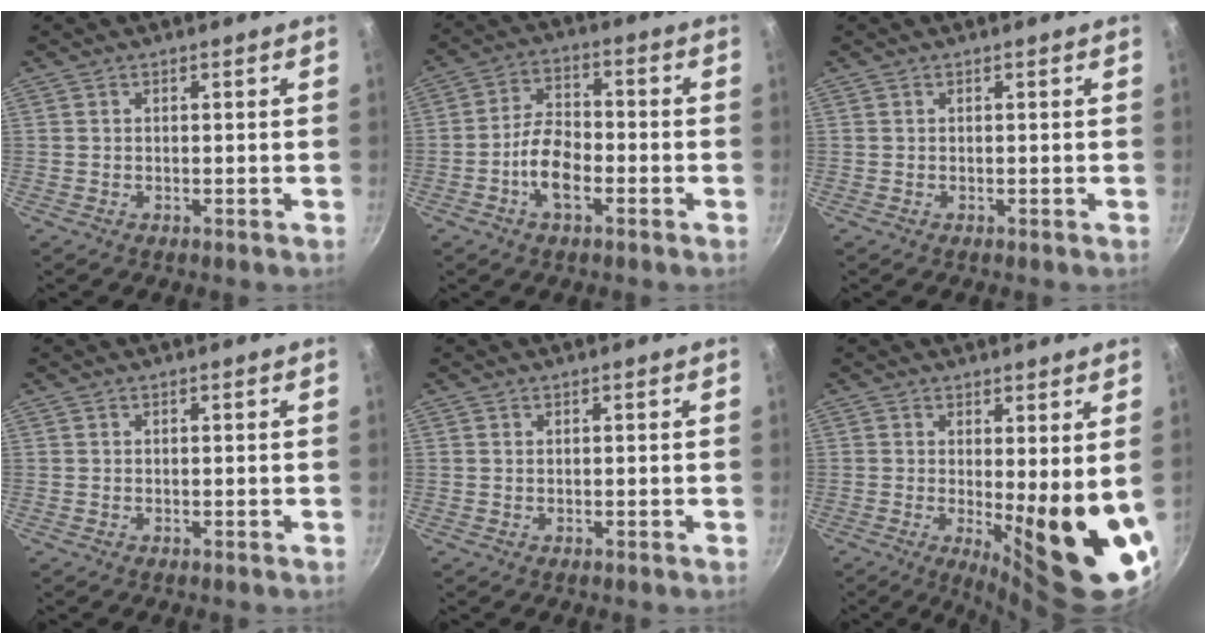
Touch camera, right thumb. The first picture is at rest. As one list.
[{"total": 8.5, "force": [-3.1, 4.5, 6.6], "torque": [-0.109, 0.034, -0.063]}, {"total": 0.0}, {"total": 0.0}, {"total": 0.0}, {"total": 13.1, "force": [-0.3, 3.2, 12.7], "torque": [-0.145, -0.032, 0.006]}]